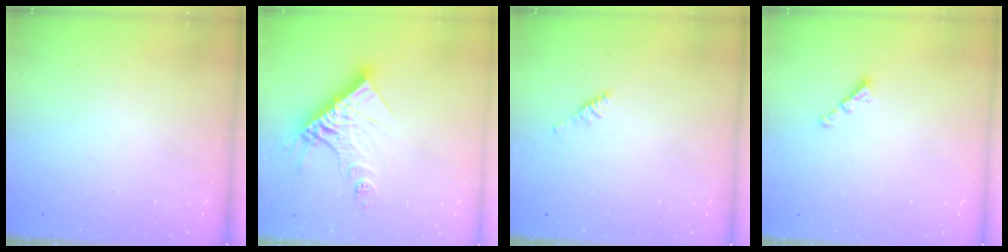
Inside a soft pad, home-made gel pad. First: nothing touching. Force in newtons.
{"total": 15.9, "press": 15.8, "slide": 1.7}
{"total": 2.9, "press": 2.8, "slide": 0.6}
{"total": 2.2, "press": 2.2, "slide": 0.5}